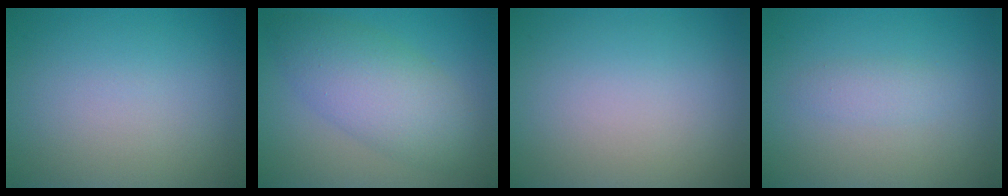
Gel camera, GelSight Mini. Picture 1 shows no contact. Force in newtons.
{"total": 6.3, "press": 6.3, "slide": 0.2}
{"total": 0.0}
{"total": 1.5, "press": 1.5, "slide": 0.1}